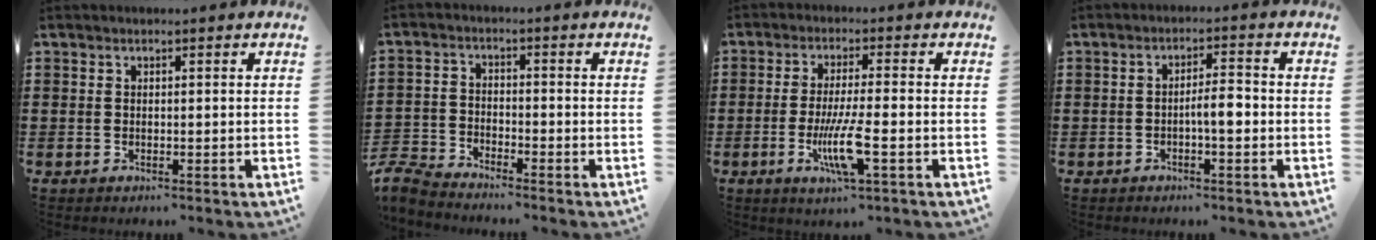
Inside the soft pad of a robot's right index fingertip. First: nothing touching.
{"total": 4.0, "force": [-3.9, 0.5, 0.3], "torque": [-0.039, -0.008, -0.091]}
{"total": 7.0, "force": [-2.2, 0.9, 6.6], "torque": [-0.128, -0.016, -0.042]}
{"total": 3.8, "force": [-1.0, 0.9, 3.5], "torque": [-0.062, 0.007, -0.020]}